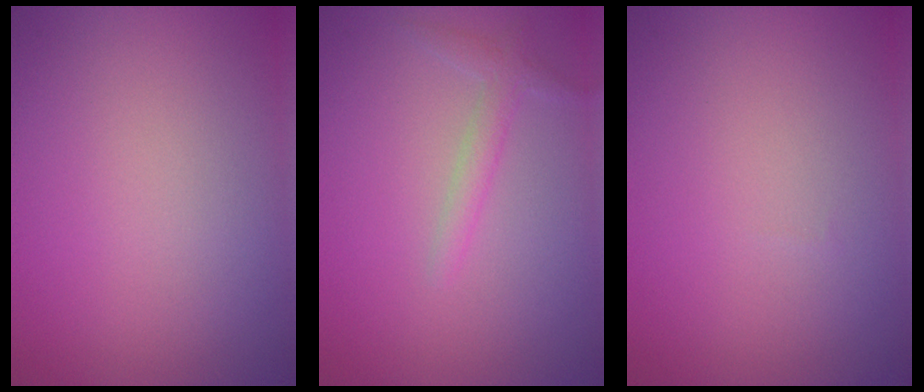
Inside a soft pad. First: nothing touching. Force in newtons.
{"total": 1.6, "press": 1.6, "slide": 0.1}
{"total": 0.0}